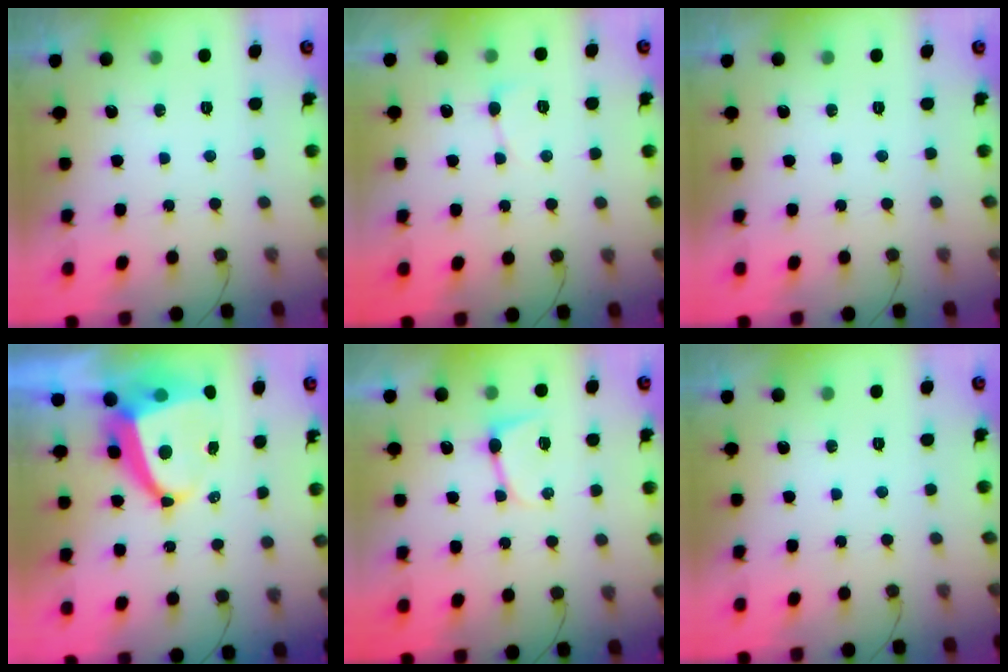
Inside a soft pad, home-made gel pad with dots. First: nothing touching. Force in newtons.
{"total": 3.6, "press": 3.6, "slide": 0.6}
{"total": 0.0}
{"total": 10.2, "press": 10.1, "slide": 1.3}
{"total": 4.9, "press": 4.9, "slide": 0.7}
{"total": 0.0}